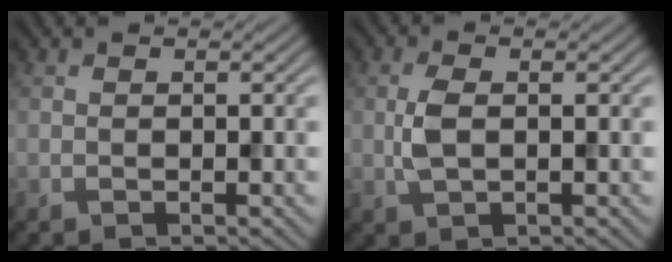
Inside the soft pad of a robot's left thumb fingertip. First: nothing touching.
{"total": 3.2, "force": [0.0, 1.5, 2.8], "torque": [-0.069, 0.001, -0.001]}